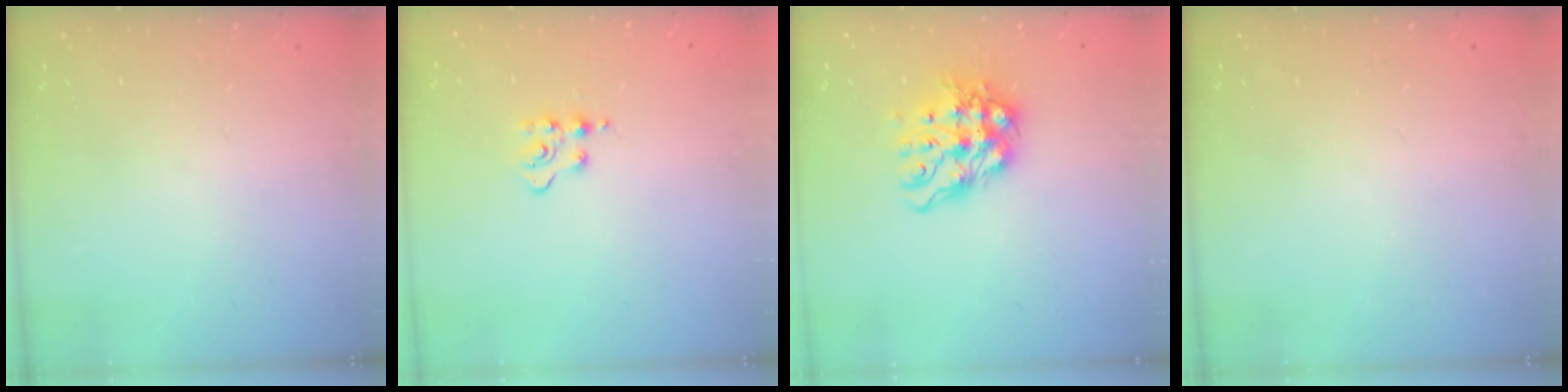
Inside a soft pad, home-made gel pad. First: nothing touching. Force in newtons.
{"total": 4.2, "press": 4.2, "slide": 0.6}
{"total": 12.3, "press": 12.2, "slide": 1.2}
{"total": 0.0}